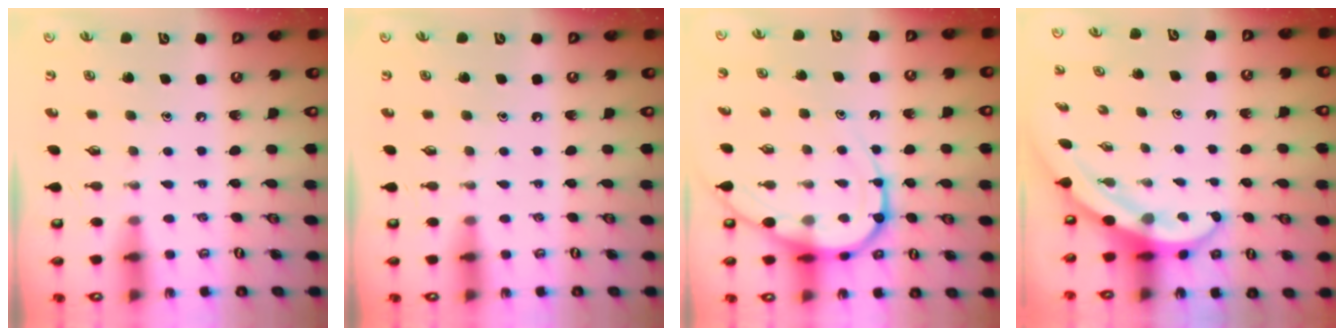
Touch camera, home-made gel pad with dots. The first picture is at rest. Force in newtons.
{"total": 0.0}
{"total": 9.7, "press": 9.7, "slide": 0.9}
{"total": 3.9, "press": 3.9, "slide": 0.3}